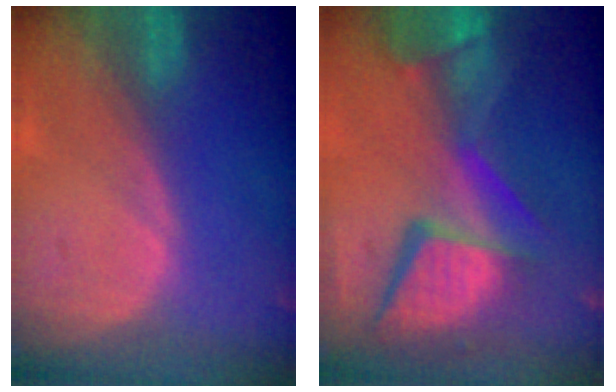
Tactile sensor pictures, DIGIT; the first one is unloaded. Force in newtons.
{"total": 13.7, "press": 11.2, "slide": 7.9}